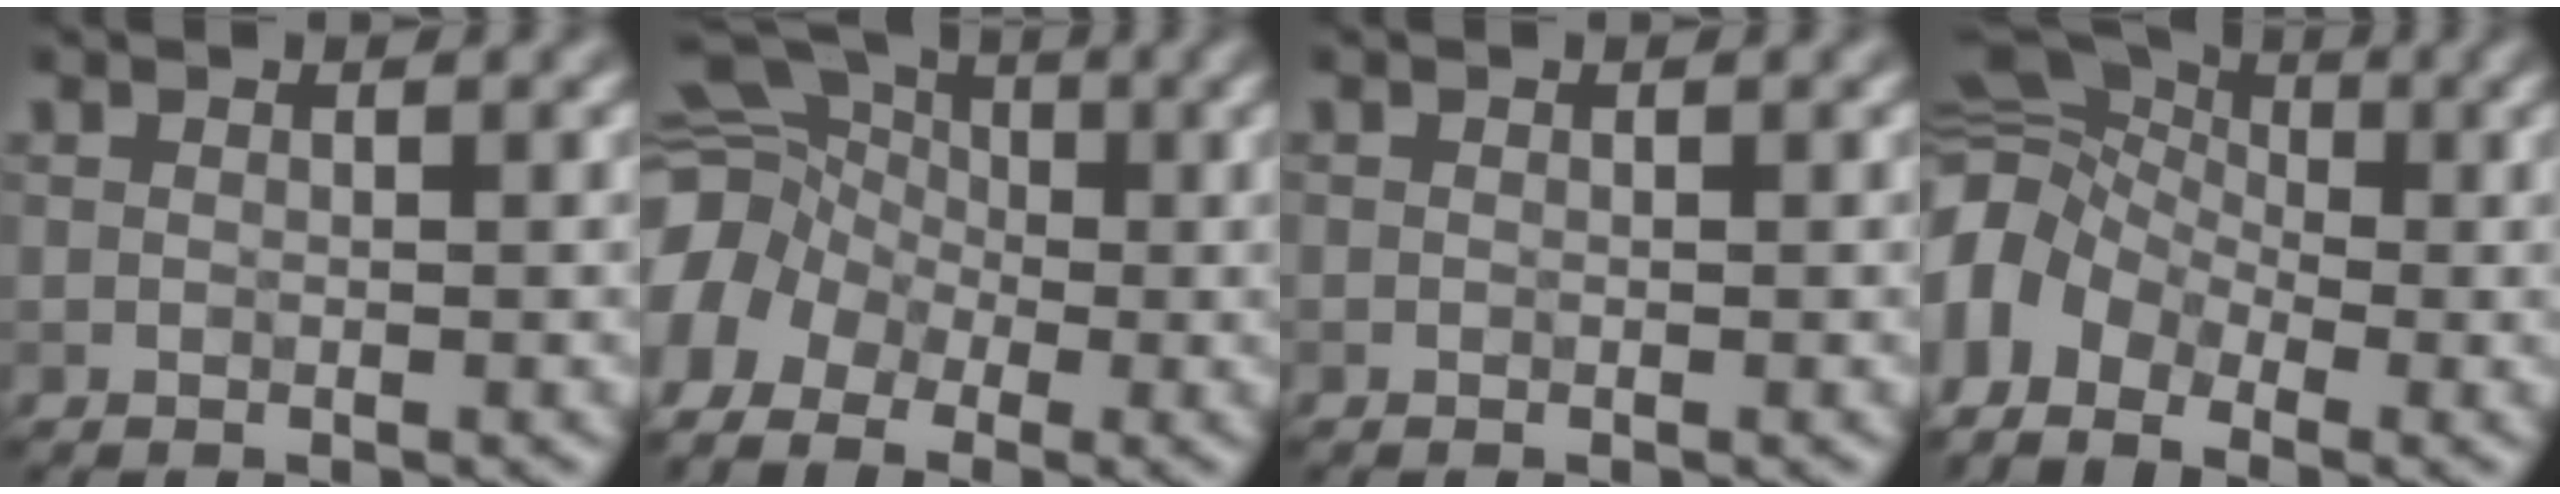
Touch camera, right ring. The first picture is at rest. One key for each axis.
{"total": 9.9, "fx": -3.2, "fy": 8.0, "fz": 4.9, "tx": -0.107, "ty": -0.002, "tz": -0.076}
{"total": 0.0}
{"total": 11.1, "fx": -2.3, "fy": 8.7, "fz": 6.4, "tx": -0.131, "ty": 0.009, "tz": -0.060}